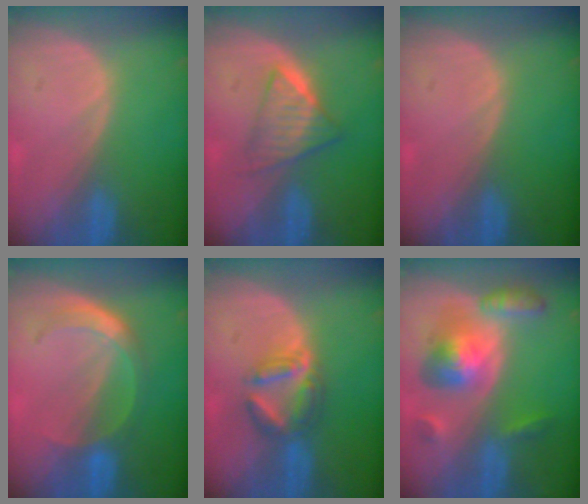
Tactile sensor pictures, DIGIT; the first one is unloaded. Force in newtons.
{"total": 6.2, "press": 5.4, "slide": 3.0}
{"total": 0.0}
{"total": 6.0, "press": 5.2, "slide": 3.0}
{"total": 5.8, "press": 5.5, "slide": 1.9}
{"total": 8.2, "press": 8.2, "slide": 0.5}